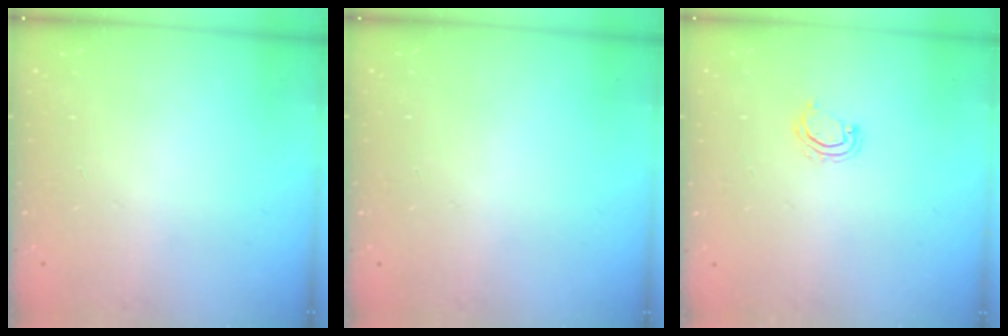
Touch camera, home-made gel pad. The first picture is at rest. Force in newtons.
{"total": 0.0}
{"total": 2.7, "press": 2.7, "slide": 0.2}